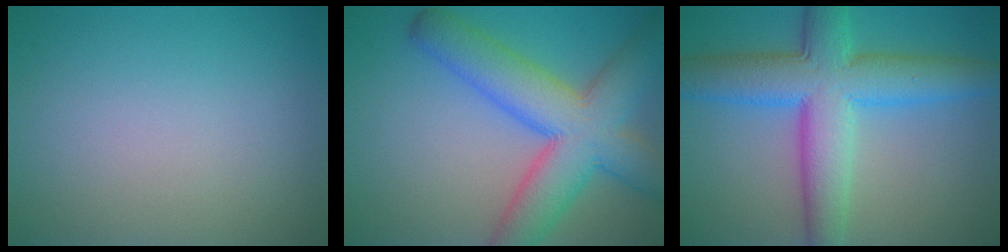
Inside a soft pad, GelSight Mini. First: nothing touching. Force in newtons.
{"total": 9.5, "press": 9.5, "slide": 0.4}
{"total": 9.2, "press": 9.2, "slide": 0.1}